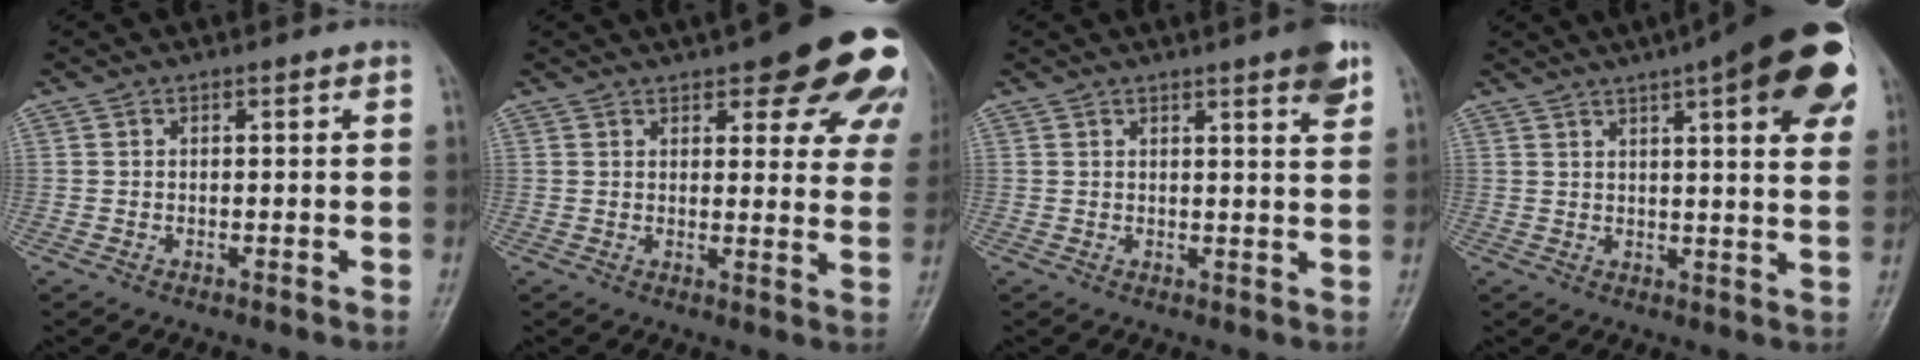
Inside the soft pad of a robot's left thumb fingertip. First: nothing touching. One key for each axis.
{"total": 19.6, "fx": 11.6, "fy": 6.8, "fz": 14.3, "tx": -0.141, "ty": -0.029, "tz": 0.129}
{"total": 5.1, "fx": 3.2, "fy": 0.6, "fz": 3.9, "tx": -0.043, "ty": -0.016, "tz": 0.039}
{"total": 21.5, "fx": 10.4, "fy": 5.5, "fz": 17.9, "tx": -0.226, "ty": -0.010, "tz": 0.131}